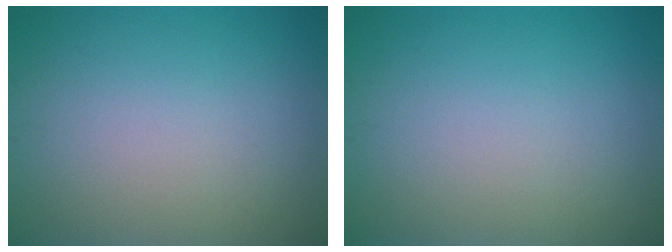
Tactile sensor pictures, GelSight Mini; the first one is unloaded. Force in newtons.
{"total": 0.0}